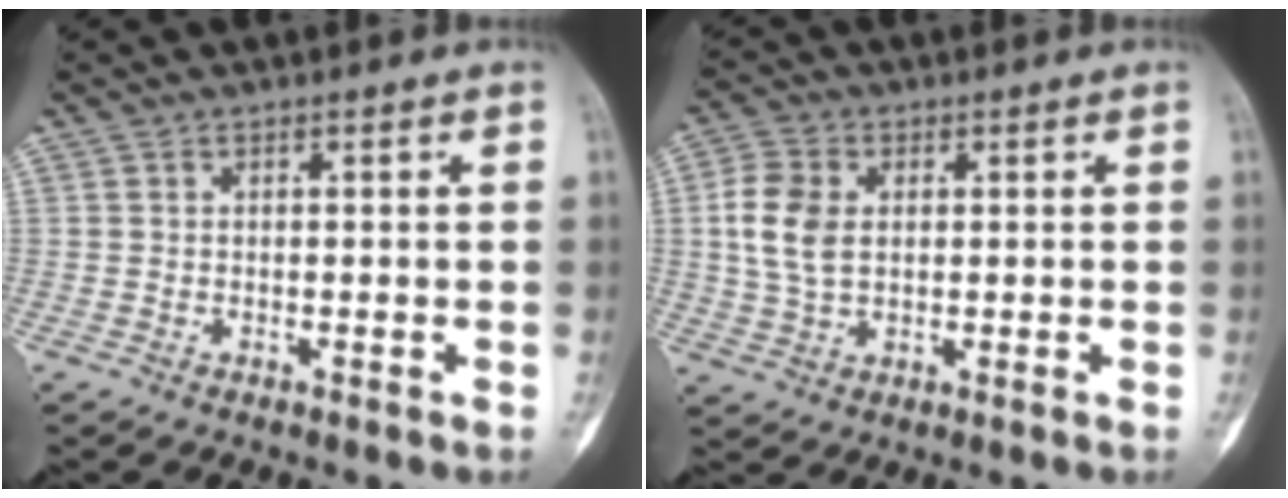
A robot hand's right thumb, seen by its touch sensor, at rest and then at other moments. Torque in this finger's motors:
{"motor_torque": [-0.54, 0.92, 0.88, -0.01, 0.02]}